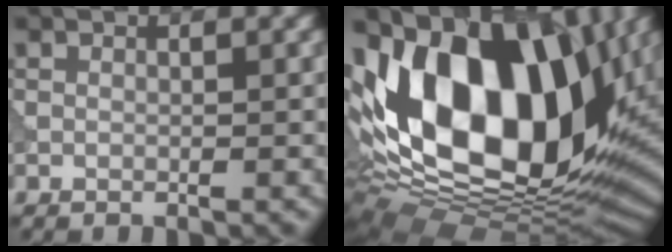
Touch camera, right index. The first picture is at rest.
{"total": 17.6, "force": [4.1, 10.8, 13.3], "torque": [-0.233, 0.014, 0.058]}